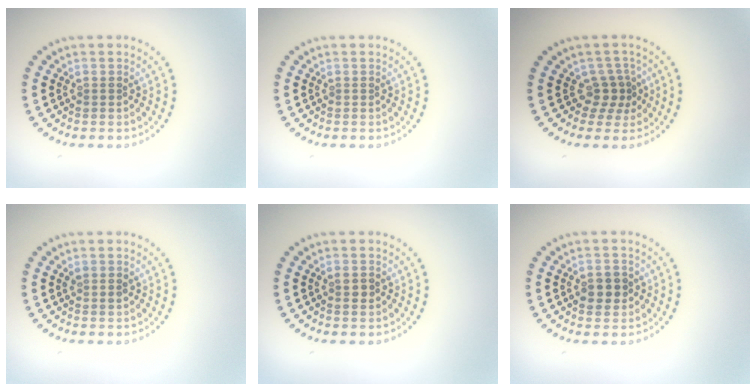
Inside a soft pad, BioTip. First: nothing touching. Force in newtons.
{"total": 0.0}
{"total": 2.2, "press": 1.5, "slide": 1.6}
{"total": 0.8, "press": 0.8, "slide": 0.2}
{"total": 1.1, "press": 1.1, "slide": 0.1}
{"total": 2.2, "press": 2.2, "slide": 0.3}